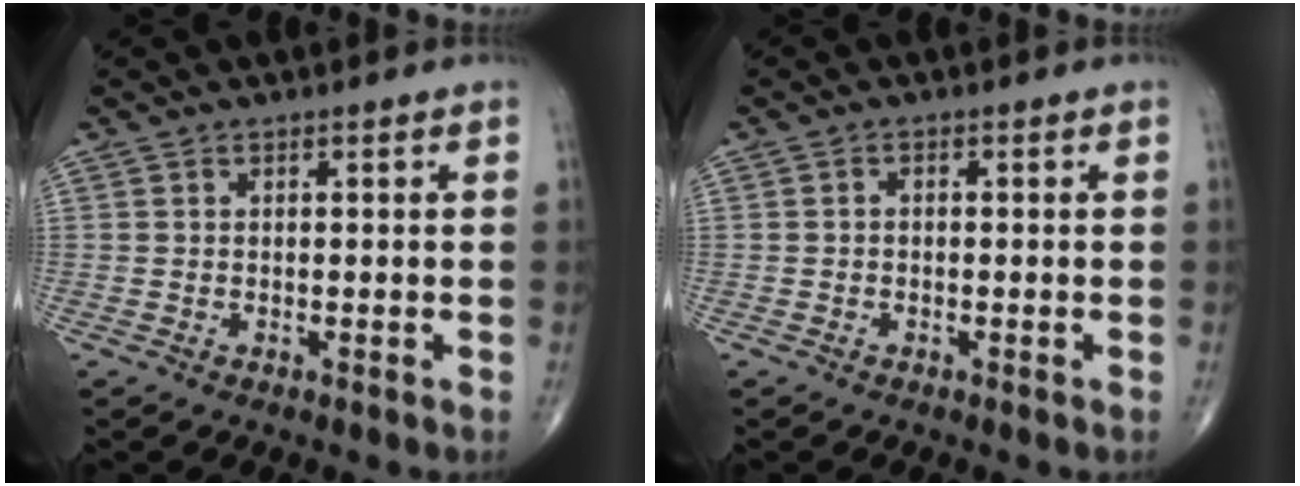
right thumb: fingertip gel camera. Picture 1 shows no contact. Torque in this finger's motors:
{"motor_torque": [-0.40, 0.17, 0.19, 0.19, 0.06]}